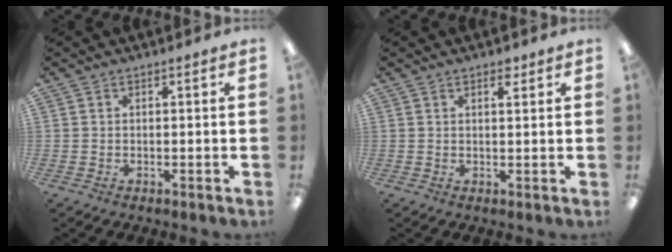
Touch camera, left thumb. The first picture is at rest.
{"total": 2.1, "force": [1.6, 0.7, 1.1], "torque": [-0.007, -0.007, 0.026]}